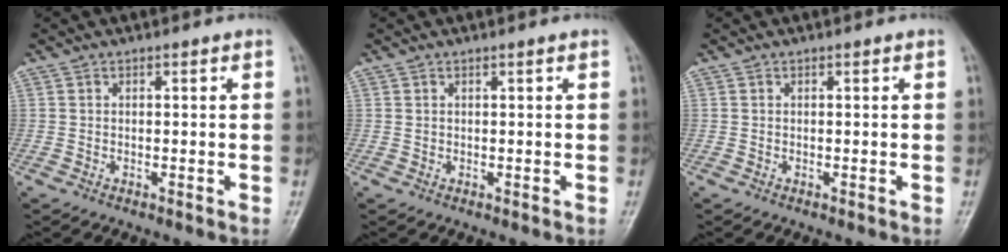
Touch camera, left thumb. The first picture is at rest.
{"total": 0.6, "force": [0.4, 0.1, 0.5], "torque": [-0.011, 0.003, 0.008]}
{"total": 0.0}